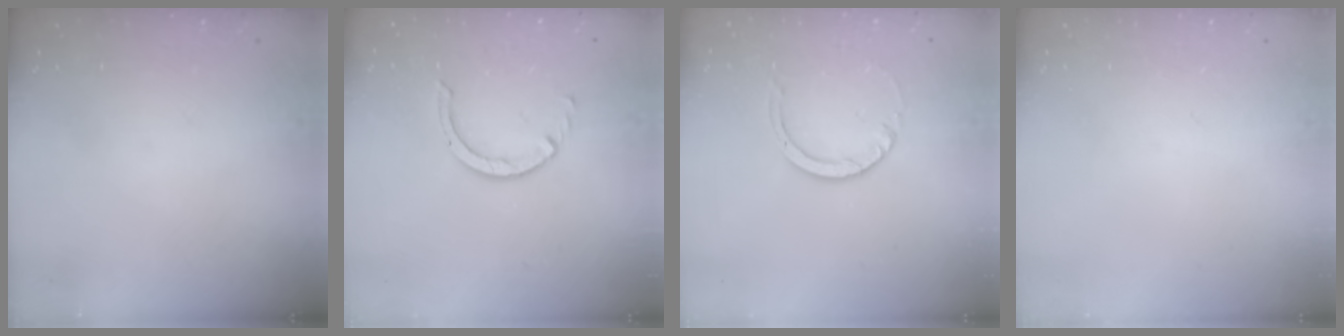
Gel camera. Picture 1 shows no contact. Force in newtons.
{"total": 2.9, "press": 2.9, "slide": 0.2}
{"total": 3.2, "press": 3.2, "slide": 0.3}
{"total": 0.0}